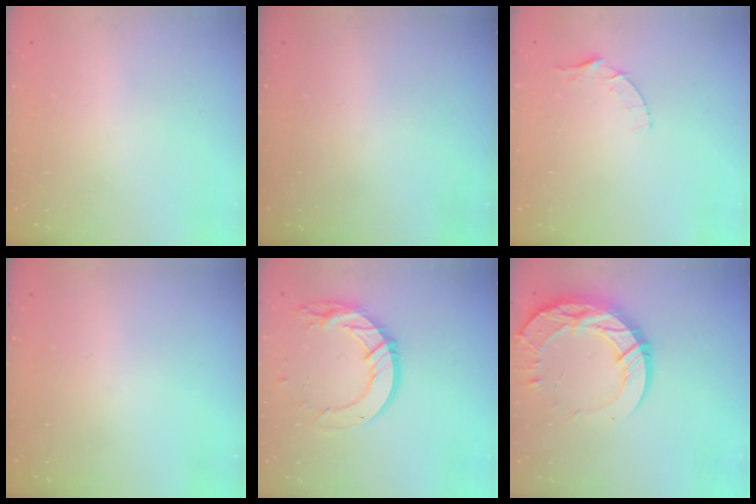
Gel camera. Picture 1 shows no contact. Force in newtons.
{"total": 0.0}
{"total": 4.1, "press": 4.0, "slide": 0.4}
{"total": 0.0}
{"total": 15.8, "press": 15.7, "slide": 1.2}
{"total": 18.0, "press": 17.9, "slide": 1.6}